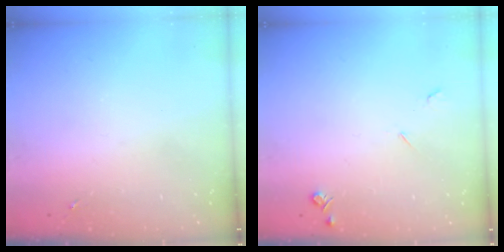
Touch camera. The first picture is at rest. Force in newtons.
{"total": 4.0, "press": 3.9, "slide": 0.7}